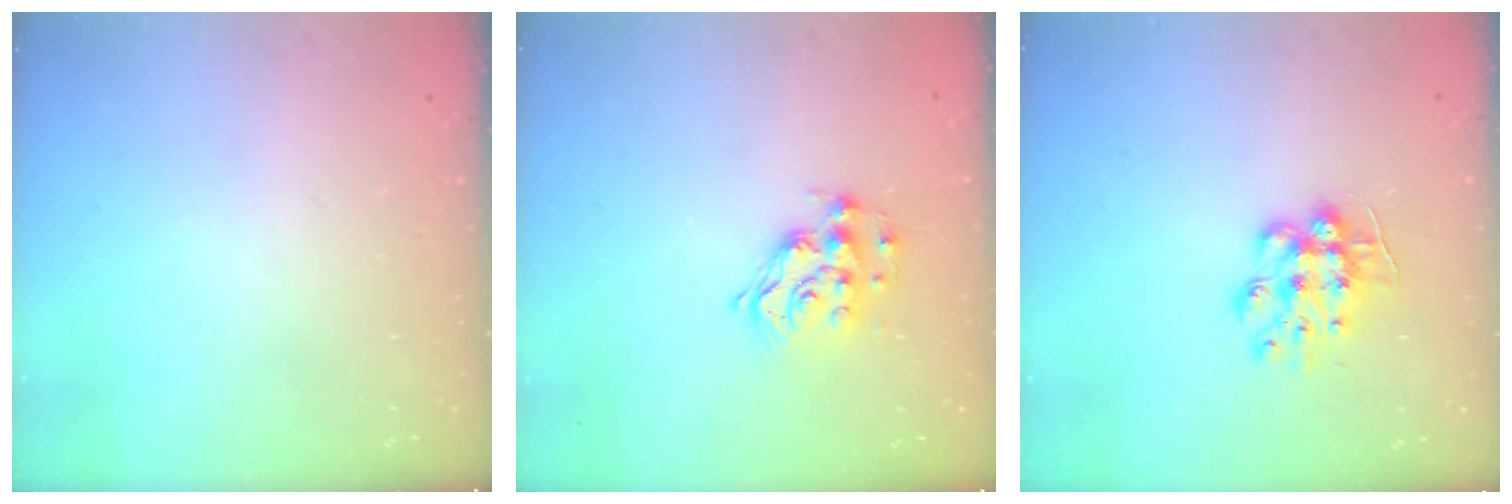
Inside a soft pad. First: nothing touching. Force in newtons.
{"total": 12.3, "press": 12.3, "slide": 0.9}
{"total": 9.9, "press": 9.9, "slide": 0.3}